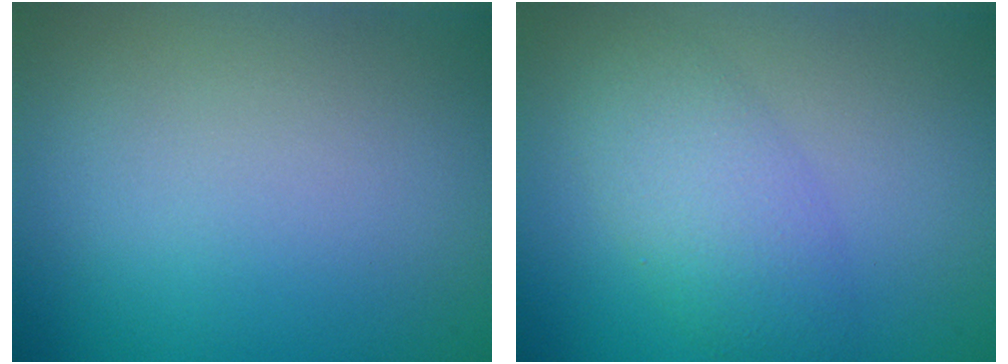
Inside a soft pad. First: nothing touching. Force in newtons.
{"total": 4.1, "press": 4.1, "slide": 0.3}